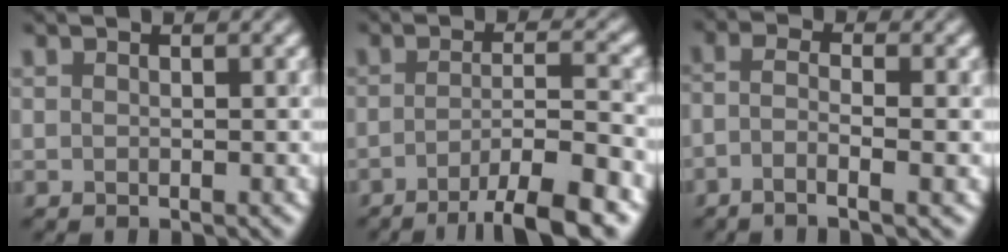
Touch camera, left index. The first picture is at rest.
{"total": 7.5, "force": [-4.3, 1.2, 5.9], "torque": [-0.075, 0.019, -0.056]}
{"total": 3.2, "force": [-1.8, 0.4, 2.6], "torque": [-0.047, 0.012, -0.034]}